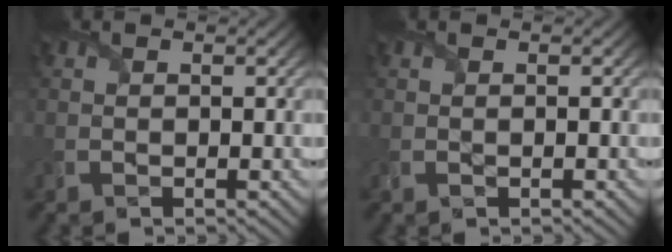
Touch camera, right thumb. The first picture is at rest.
{"total": 0.0}